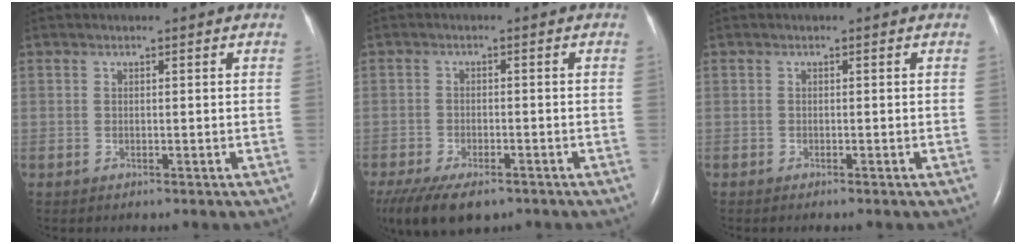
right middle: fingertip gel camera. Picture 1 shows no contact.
{"total": 10.2, "force": [-7.1, 4.1, 6.0], "torque": [-0.111, -0.015, -0.110]}
{"total": 0.8, "force": [-0.6, 0.0, 0.4], "torque": [-0.008, -0.002, -0.008]}